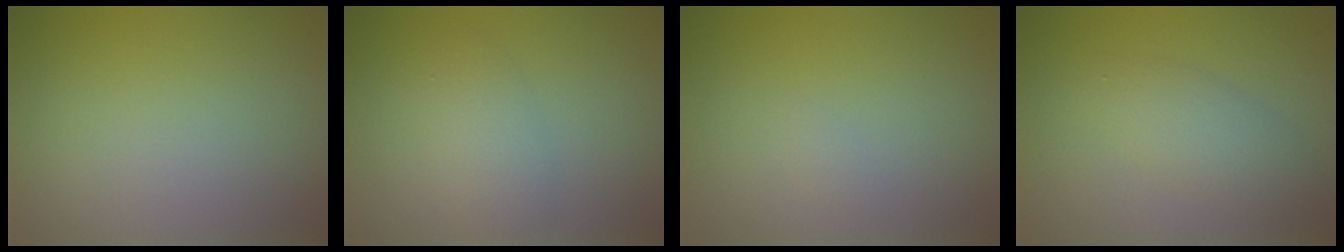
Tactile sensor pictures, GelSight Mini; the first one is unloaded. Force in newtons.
{"total": 1.9, "press": 1.9, "slide": 0.1}
{"total": 0.5, "press": 0.5, "slide": 0.0}
{"total": 2.8, "press": 2.8, "slide": 0.1}